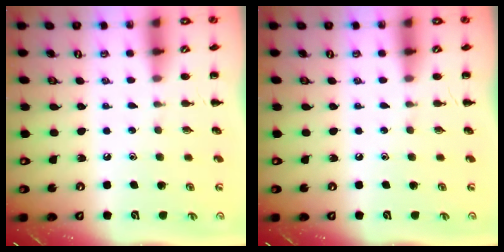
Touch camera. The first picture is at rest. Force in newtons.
{"total": 0.0}